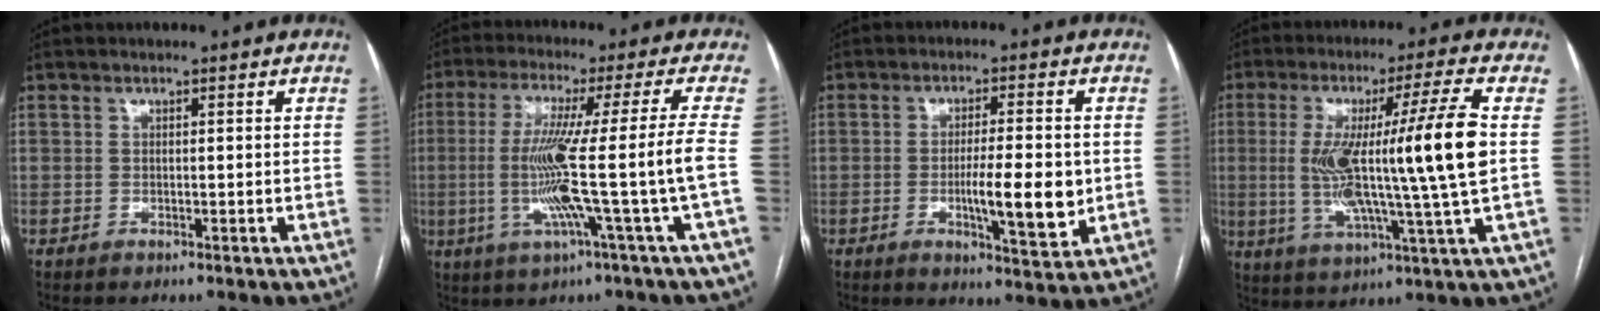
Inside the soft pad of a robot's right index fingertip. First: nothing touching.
{"total": 13.4, "force": [-2.6, -2.7, 12.9], "torque": [-0.237, -0.009, -0.046]}
{"total": 9.0, "force": [-1.4, 1.7, 8.8], "torque": [-0.141, -0.013, -0.020]}
{"total": 17.1, "force": [0.9, -1.3, 17.0], "torque": [-0.309, 0.001, 0.005]}